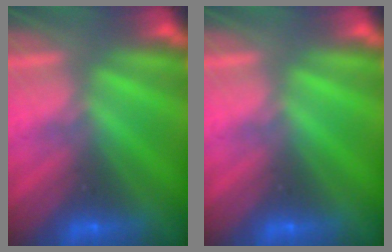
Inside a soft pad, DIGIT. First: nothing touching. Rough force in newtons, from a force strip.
{"total": 0.0}